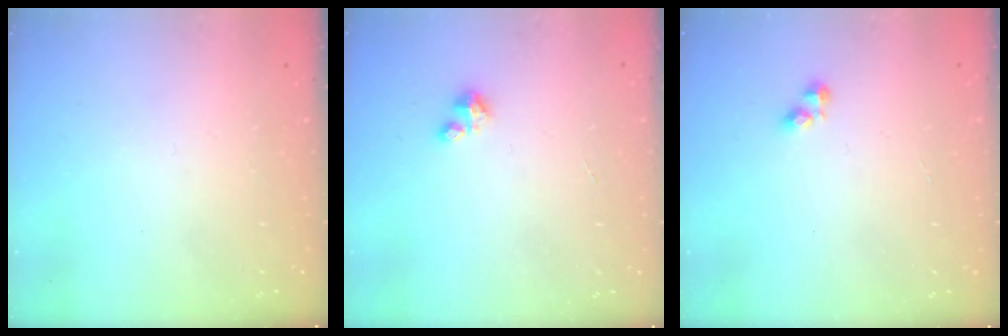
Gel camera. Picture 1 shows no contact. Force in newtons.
{"total": 2.0, "press": 2.0, "slide": 0.3}
{"total": 1.8, "press": 1.7, "slide": 0.3}